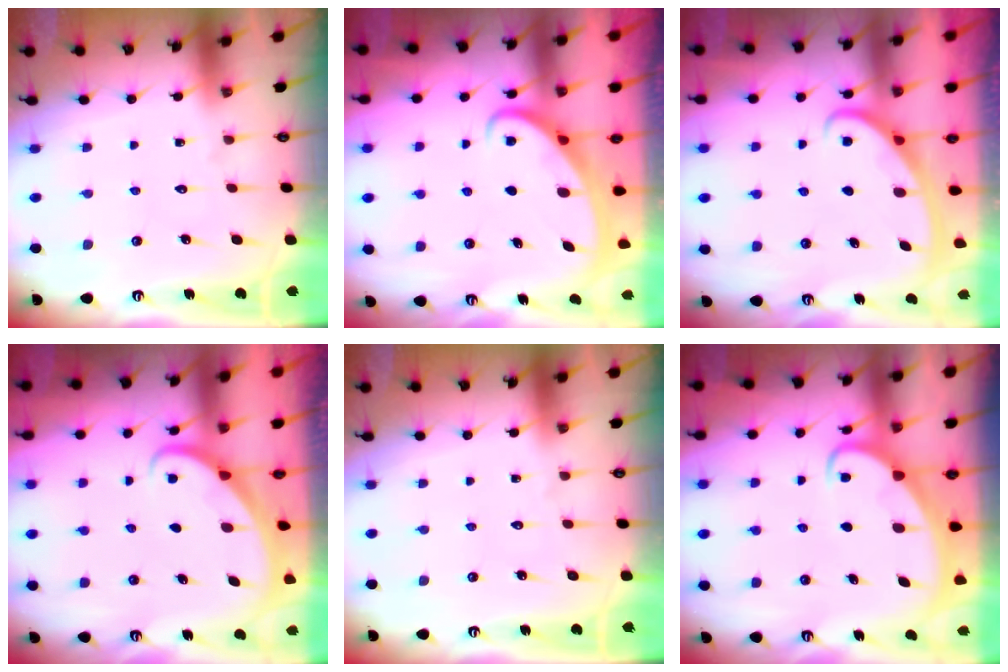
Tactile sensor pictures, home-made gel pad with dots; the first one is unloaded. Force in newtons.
{"total": 2.4, "press": 2.4, "slide": 0.3}
{"total": 3.0, "press": 3.0, "slide": 0.4}
{"total": 2.3, "press": 2.3, "slide": 0.1}
{"total": 0.0}
{"total": 3.4, "press": 3.4, "slide": 0.4}